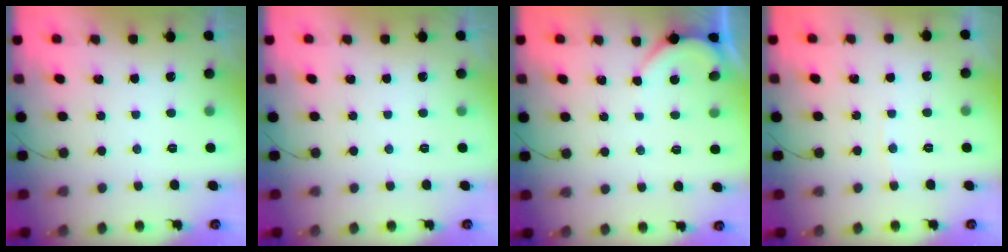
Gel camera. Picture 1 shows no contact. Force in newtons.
{"total": 0.0}
{"total": 2.0, "press": 2.0, "slide": 0.2}
{"total": 2.5, "press": 2.5, "slide": 0.3}